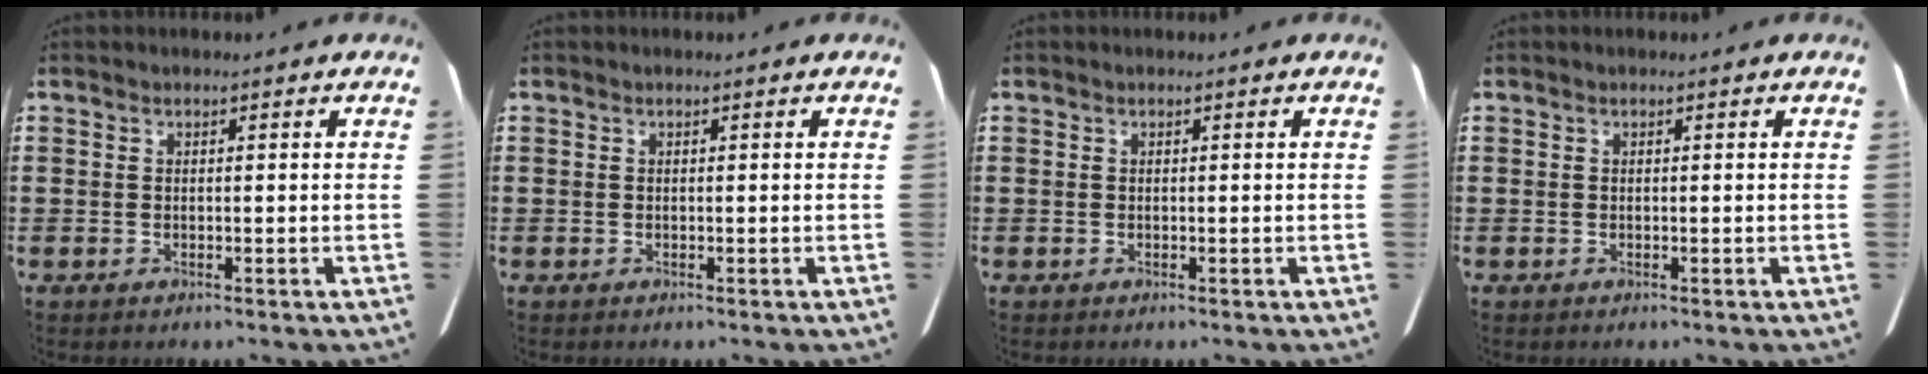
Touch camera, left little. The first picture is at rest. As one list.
[{"total": 0.0}, {"total": 0.0}, {"total": 0.0}]